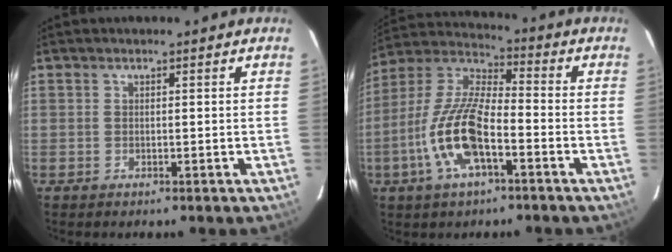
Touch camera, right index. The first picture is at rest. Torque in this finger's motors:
{"motor_torque": [1.95, -0.19, 1.05, 0.21]}